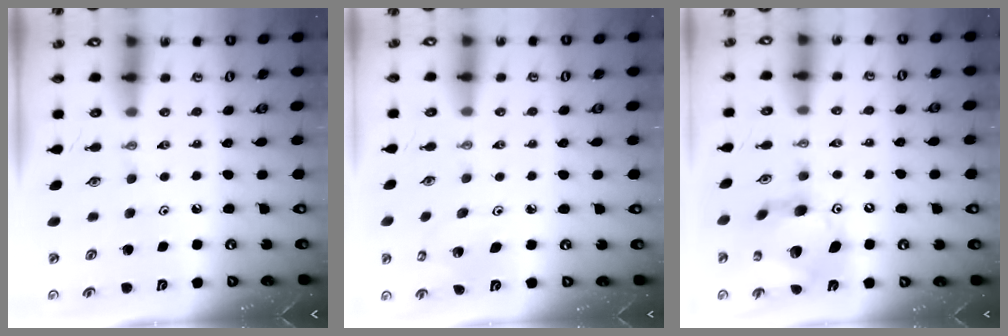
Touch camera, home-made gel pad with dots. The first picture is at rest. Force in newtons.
{"total": 2.9, "press": 2.9, "slide": 0.2}
{"total": 15.5, "press": 15.5, "slide": 1.6}